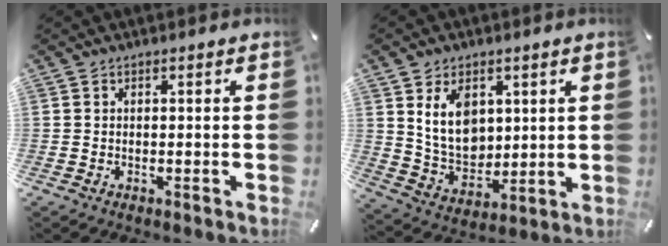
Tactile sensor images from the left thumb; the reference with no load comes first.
{"total": 11.0, "force": [4.0, 8.6, 5.6], "torque": [-0.104, -0.016, 0.075]}